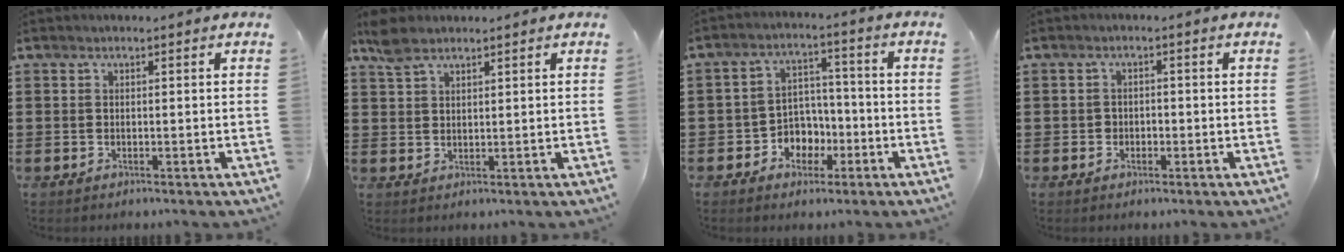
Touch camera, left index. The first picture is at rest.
{"total": 3.6, "force": [2.7, 1.5, 1.8], "torque": [-0.043, 0.006, 0.051]}
{"total": 5.1, "force": [-2.2, 4.4, 1.3], "torque": [-0.036, 0.014, -0.042]}
{"total": 1.3, "force": [-0.5, 1.1, 0.4], "torque": [-0.012, 0.003, -0.013]}